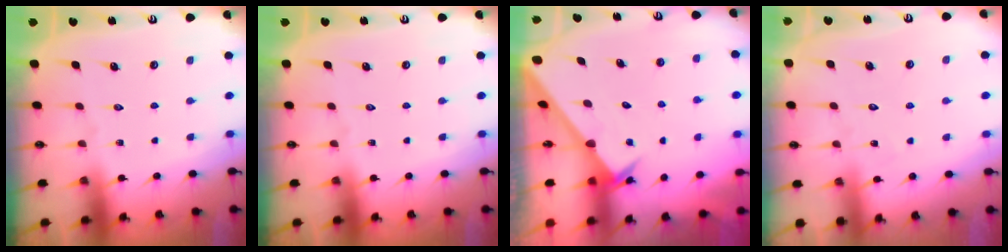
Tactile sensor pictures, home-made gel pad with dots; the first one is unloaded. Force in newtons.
{"total": 0.0}
{"total": 2.7, "press": 2.7, "slide": 0.2}
{"total": 4.7, "press": 4.7, "slide": 0.4}